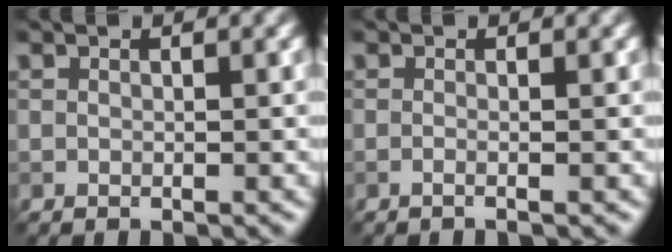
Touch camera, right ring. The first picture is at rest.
{"total": 1.3, "force": [0.0, 0.6, 1.1], "torque": [0.001, -0.010, -0.019]}